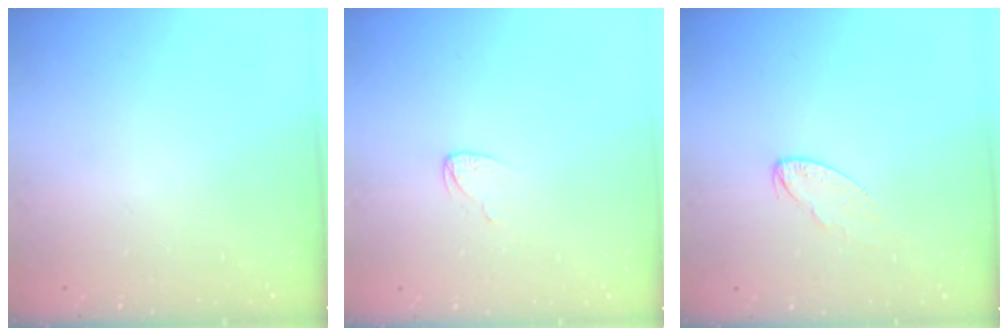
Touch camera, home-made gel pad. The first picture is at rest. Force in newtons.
{"total": 3.0, "press": 3.0, "slide": 0.3}
{"total": 4.3, "press": 4.2, "slide": 0.4}